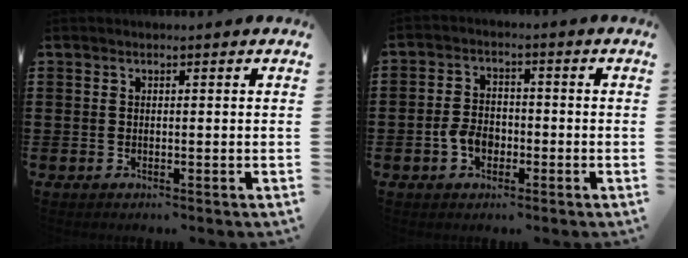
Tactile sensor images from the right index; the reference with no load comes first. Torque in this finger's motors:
{"motor_torque": [1.06, 1.08, 0.32, 0.09]}